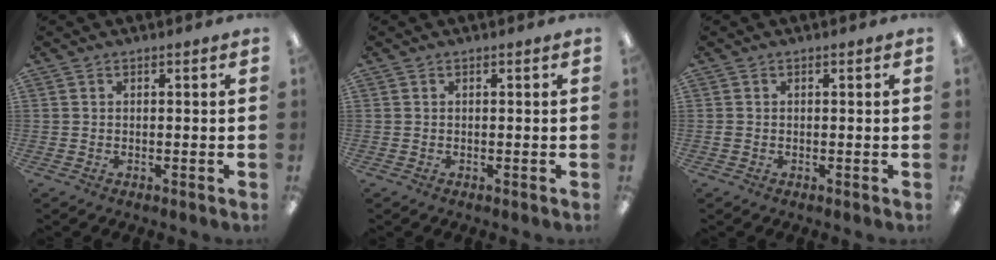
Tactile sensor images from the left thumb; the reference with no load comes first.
{"total": 0.0}
{"total": 0.8, "force": [-0.1, 0.6, 0.6], "torque": [-0.011, 0.003, -0.003]}